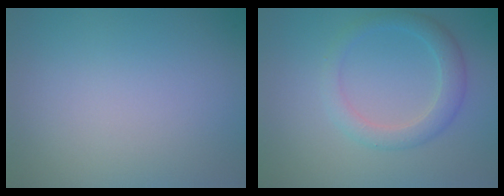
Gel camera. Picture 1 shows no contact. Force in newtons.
{"total": 2.7, "press": 2.7, "slide": 0.2}